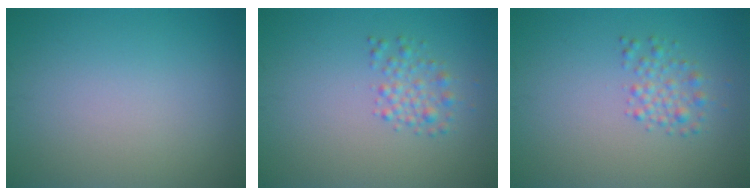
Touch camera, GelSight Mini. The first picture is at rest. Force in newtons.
{"total": 1.9, "press": 1.9, "slide": 0.0}
{"total": 1.9, "press": 1.9, "slide": 0.0}